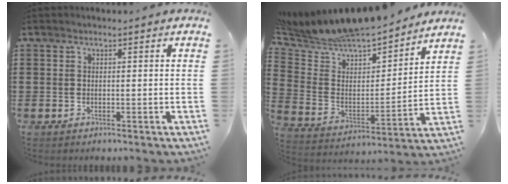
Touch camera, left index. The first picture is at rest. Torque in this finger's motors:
{"motor_torque": [1.07, -1.07, 0.57, 0.21]}